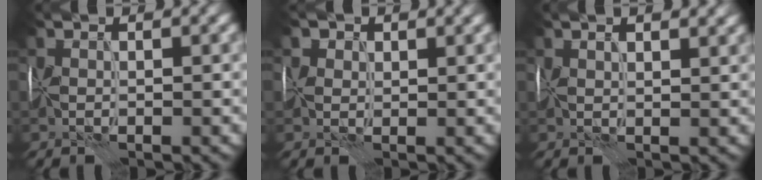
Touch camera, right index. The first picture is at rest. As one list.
[{"total": 1.8, "force": [1.0, 1.4, 0.5], "torque": [-0.010, -0.002, 0.010]}, {"total": 4.0, "force": [2.4, 1.8, 2.6], "torque": [-0.036, 0.019, 0.024]}]